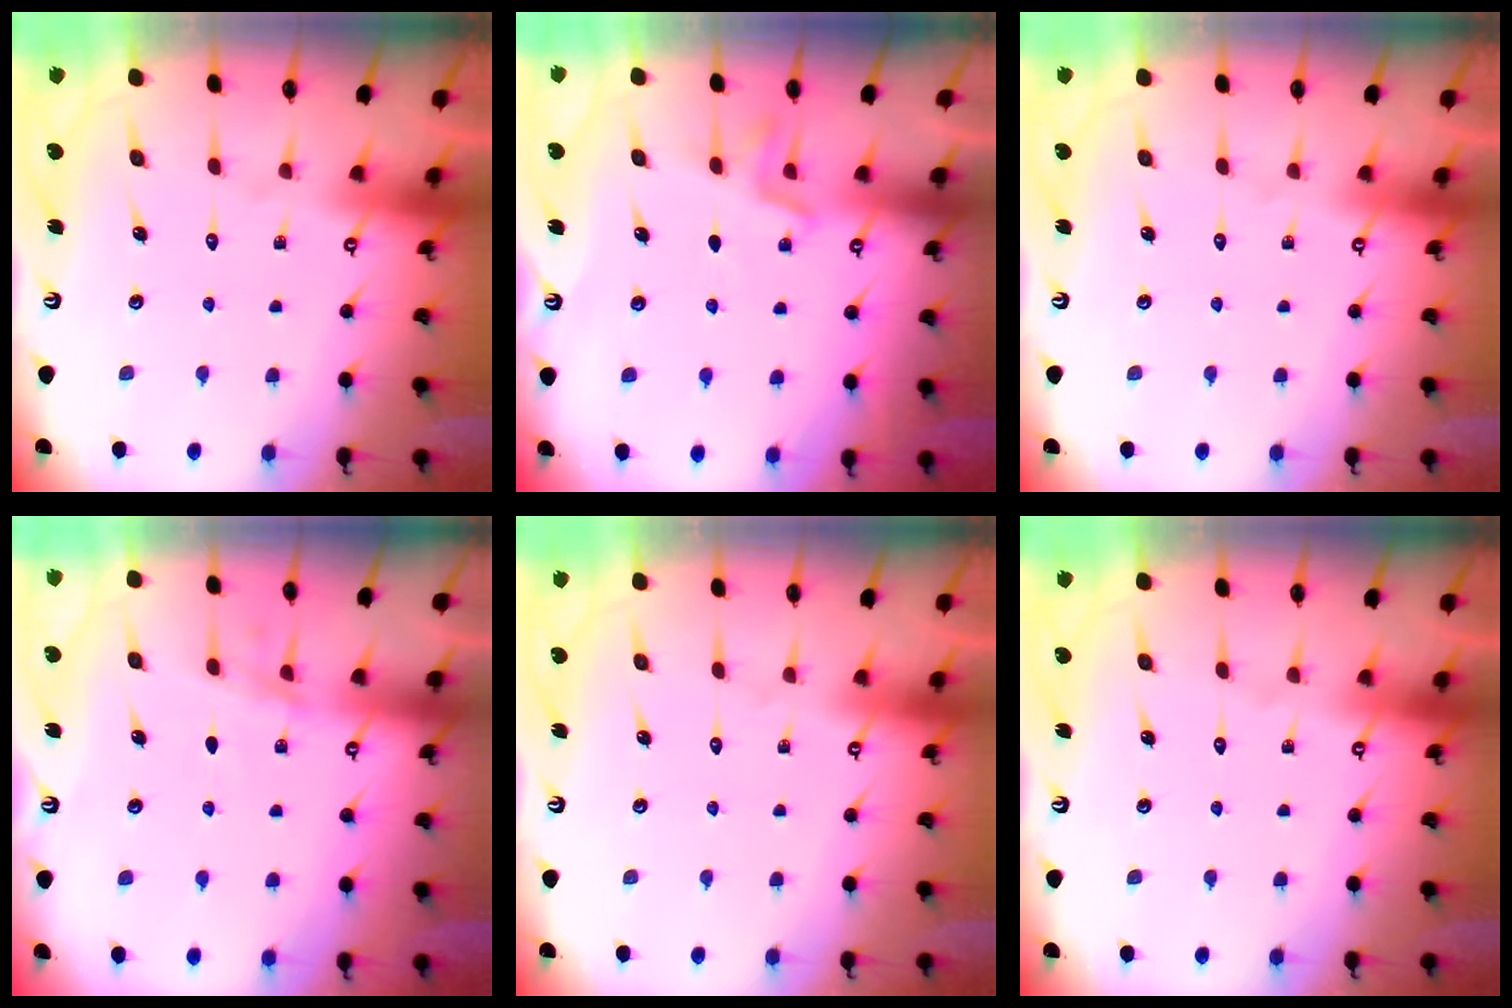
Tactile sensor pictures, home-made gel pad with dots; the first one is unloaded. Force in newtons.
{"total": 5.3, "press": 5.0, "slide": 1.9}
{"total": 0.0}
{"total": 5.1, "press": 5.0, "slide": 1.3}
{"total": 0.0}
{"total": 0.0}